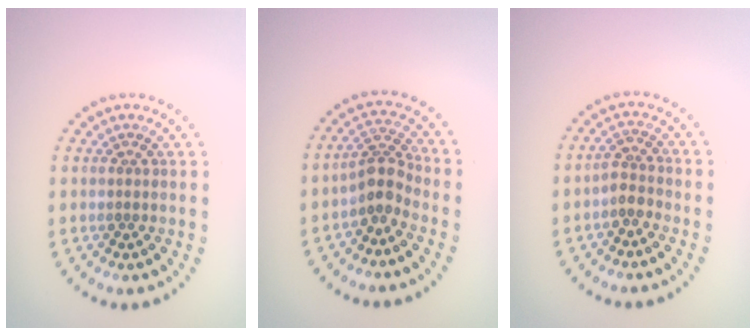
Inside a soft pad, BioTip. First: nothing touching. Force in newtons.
{"total": 2.7, "press": 2.0, "slide": 1.9}
{"total": 1.8, "press": 1.5, "slide": 1.0}